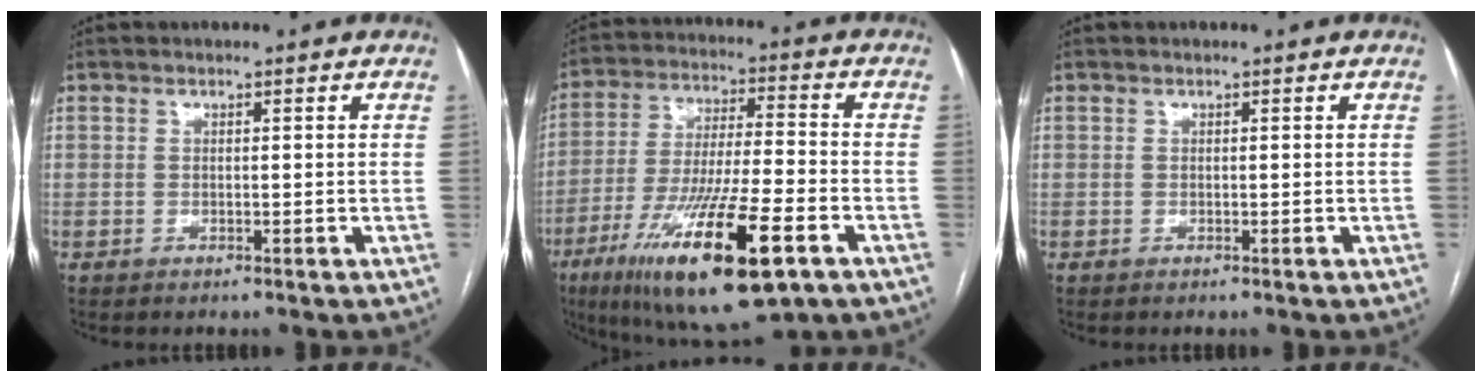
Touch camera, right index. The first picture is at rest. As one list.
[{"total": 20.4, "force": [-10.2, 3.2, 17.4], "torque": [-0.323, -0.037, -0.171]}, {"total": 0.0}]